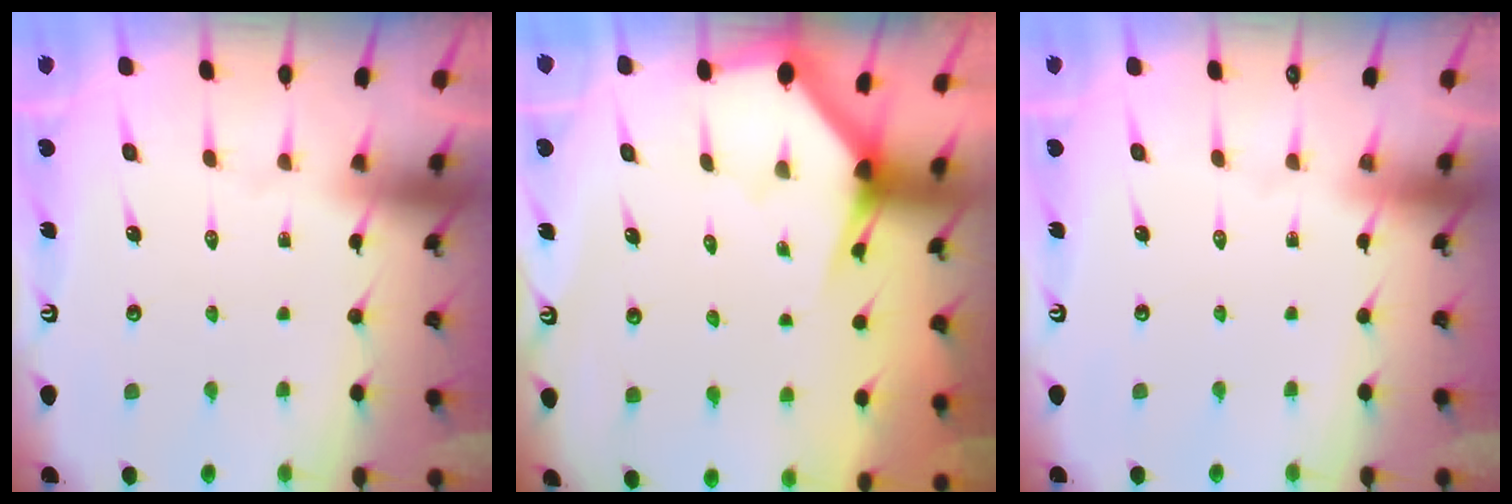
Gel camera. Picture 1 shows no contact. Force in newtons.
{"total": 2.8, "press": 2.8, "slide": 0.1}
{"total": 0.0}